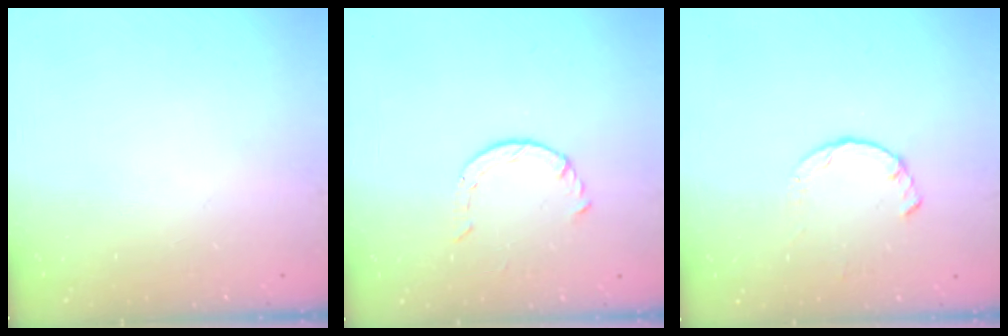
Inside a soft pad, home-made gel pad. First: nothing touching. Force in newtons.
{"total": 3.0, "press": 2.9, "slide": 0.3}
{"total": 2.8, "press": 2.8, "slide": 0.4}